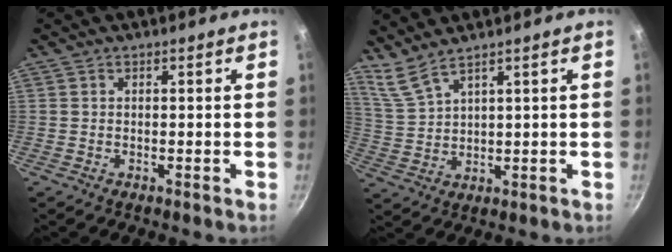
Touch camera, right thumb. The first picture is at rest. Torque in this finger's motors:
{"motor_torque": [-0.93, 0.71, -0.03, -0.31, 0.04]}